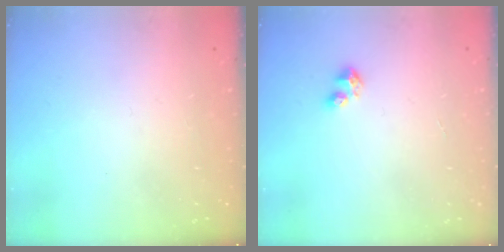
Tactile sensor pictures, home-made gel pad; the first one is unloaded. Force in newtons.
{"total": 3.0, "press": 2.9, "slide": 0.3}